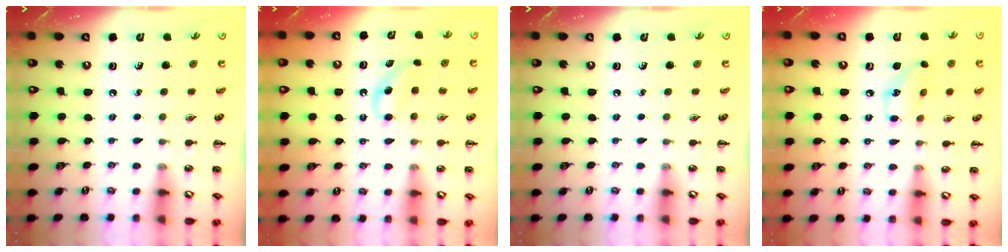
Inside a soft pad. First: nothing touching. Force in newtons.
{"total": 5.0, "press": 4.8, "slide": 1.5}
{"total": 0.0}
{"total": 7.9, "press": 7.9, "slide": 0.5}